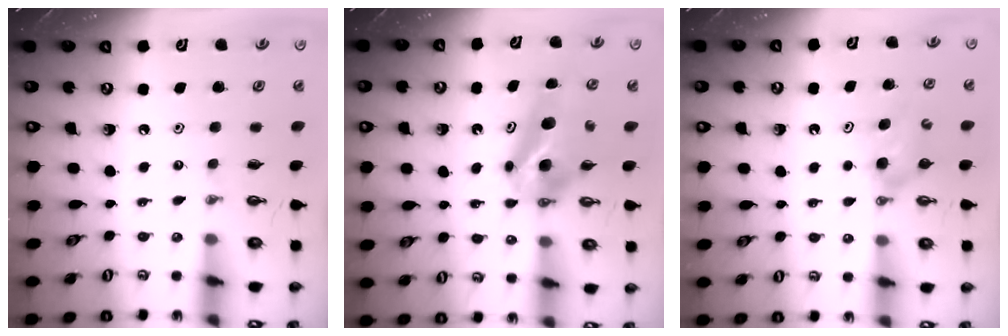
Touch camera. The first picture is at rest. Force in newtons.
{"total": 6.6, "press": 6.2, "slide": 2.1}
{"total": 3.0, "press": 2.9, "slide": 0.8}